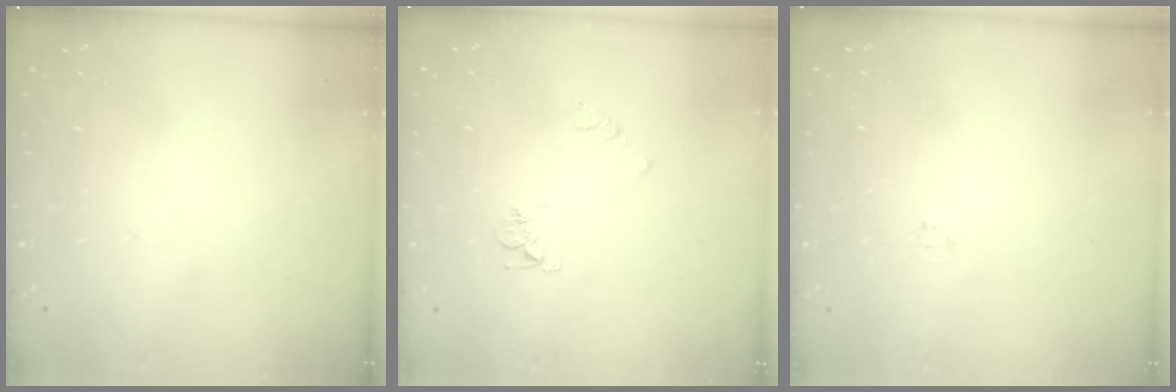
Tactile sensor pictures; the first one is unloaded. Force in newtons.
{"total": 5.6, "press": 5.6, "slide": 0.5}
{"total": 1.2, "press": 1.2, "slide": 0.2}